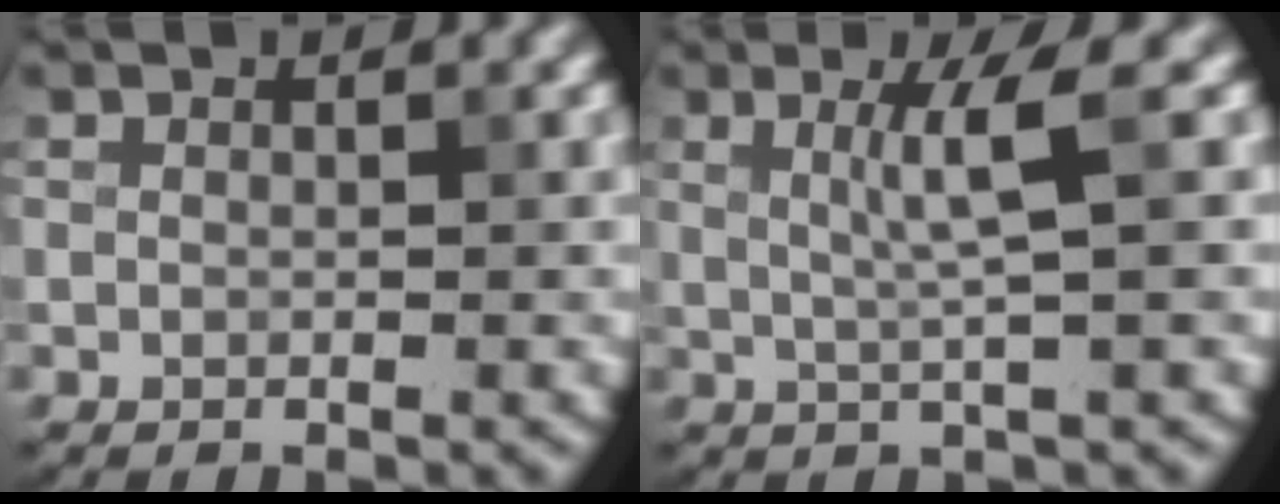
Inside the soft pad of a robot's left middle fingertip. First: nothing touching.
{"total": 3.4, "force": [0.8, 0.3, 3.3], "torque": [-0.058, 0.000, 0.014]}